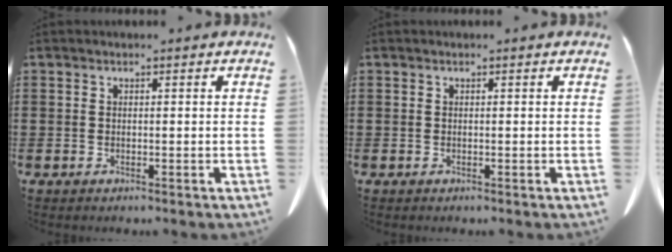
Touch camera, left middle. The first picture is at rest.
{"total": 0.0}